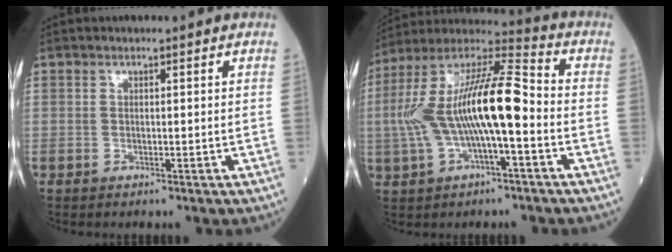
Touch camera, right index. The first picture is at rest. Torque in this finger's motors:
{"motor_torque": [1.27, -0.73, 1.05, 0.21]}